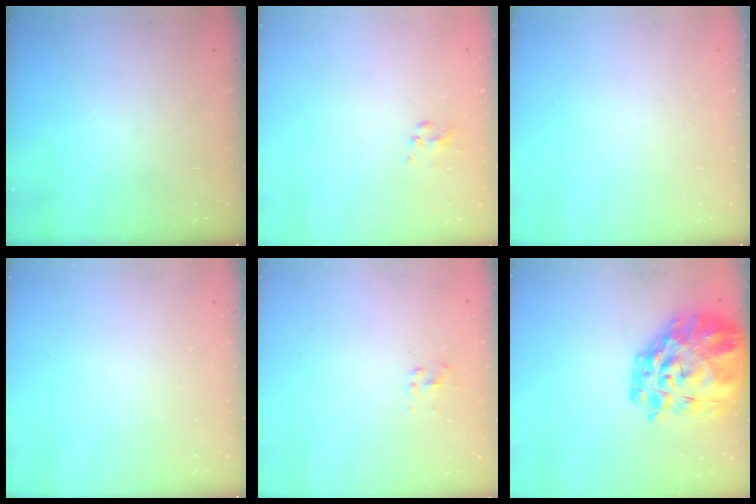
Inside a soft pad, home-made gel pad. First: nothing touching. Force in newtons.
{"total": 3.0, "press": 2.9, "slide": 0.8}
{"total": 0.0}
{"total": 0.0}
{"total": 2.6, "press": 2.4, "slide": 0.9}
{"total": 17.4, "press": 16.2, "slide": 6.3}